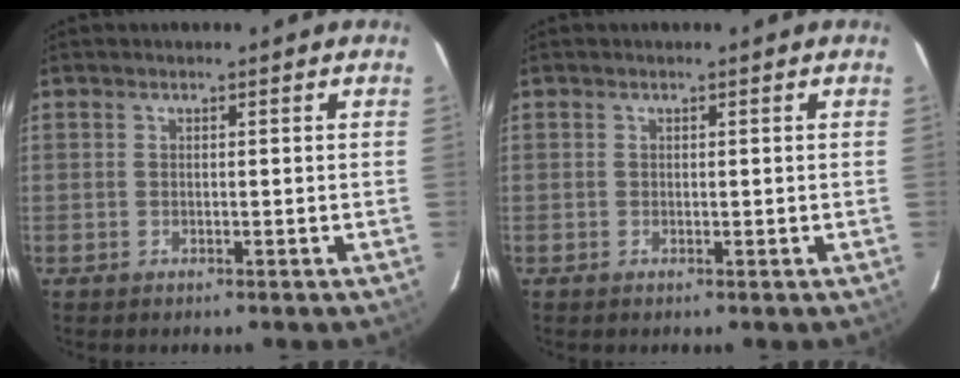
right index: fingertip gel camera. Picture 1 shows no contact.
{"total": 0.0}